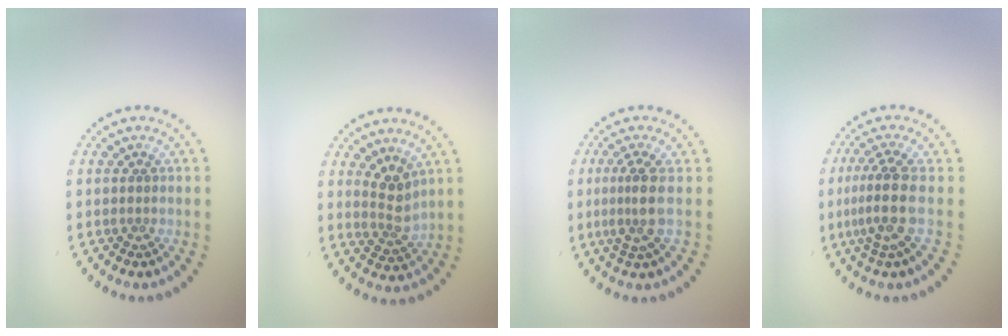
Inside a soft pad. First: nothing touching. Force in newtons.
{"total": 2.5, "press": 1.9, "slide": 1.6}
{"total": 2.6, "press": 1.9, "slide": 1.8}
{"total": 3.4, "press": 2.6, "slide": 2.3}